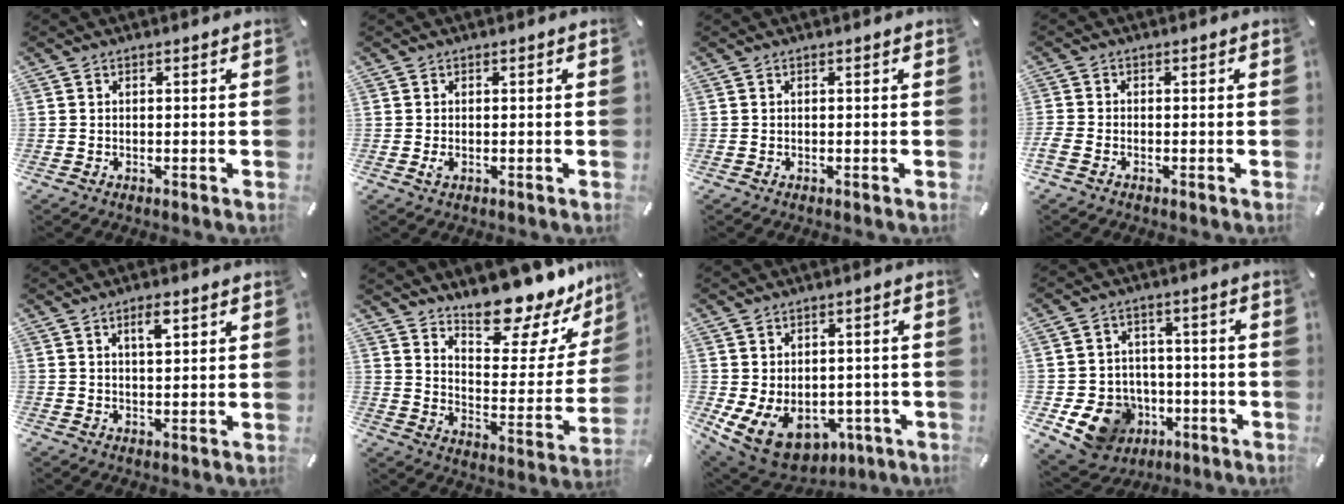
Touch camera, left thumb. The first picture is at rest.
{"total": 0.8, "force": [-0.1, 0.6, 0.4], "torque": [-0.007, 0.002, -0.002]}
{"total": 0.0}
{"total": 1.6, "force": [-1.1, 0.8, 0.7], "torque": [-0.018, 0.001, -0.023]}
{"total": 3.8, "force": [1.9, 1.1, 3.1], "torque": [-0.050, -0.002, 0.028]}
{"total": 17.0, "force": [15.1, 4.9, 5.9], "torque": [-0.072, -0.134, 0.251]}
{"total": 10.5, "force": [-3.8, 7.9, 5.7], "torque": [-0.094, 0.009, -0.059]}
{"total": 11.8, "force": [-4.4, 10.2, 3.8], "torque": [-0.068, 0.027, -0.068]}